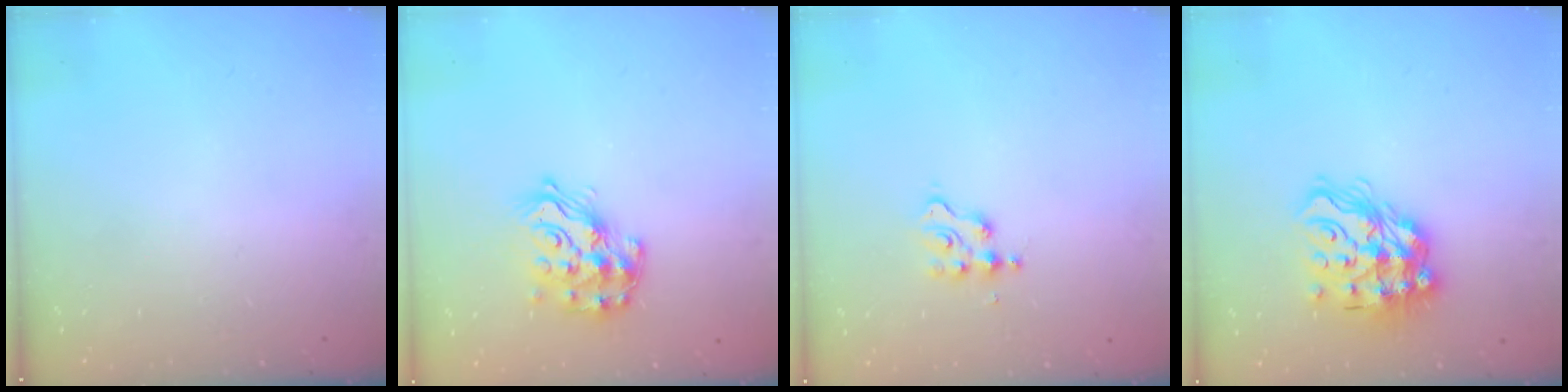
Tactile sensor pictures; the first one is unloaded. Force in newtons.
{"total": 16.9, "press": 16.9, "slide": 1.0}
{"total": 2.6, "press": 2.6, "slide": 0.3}
{"total": 17.4, "press": 17.3, "slide": 1.7}